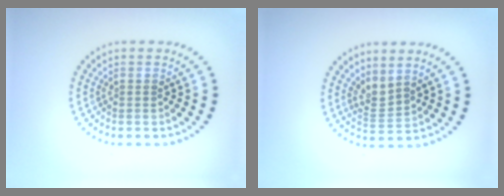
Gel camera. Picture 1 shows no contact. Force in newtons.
{"total": 2.1, "press": 1.4, "slide": 1.6}